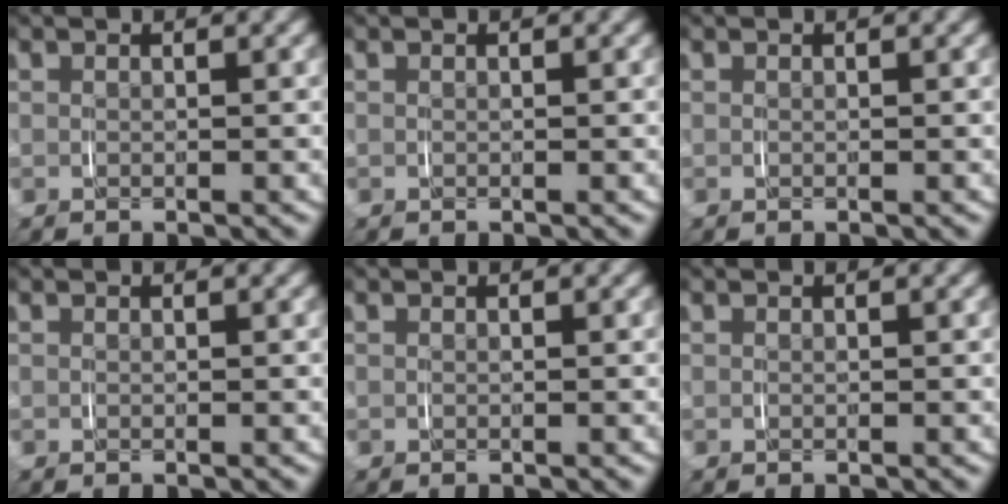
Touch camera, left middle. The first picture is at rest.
{"total": 0.0}
{"total": 0.0}
{"total": 0.0}
{"total": 0.0}
{"total": 0.0}